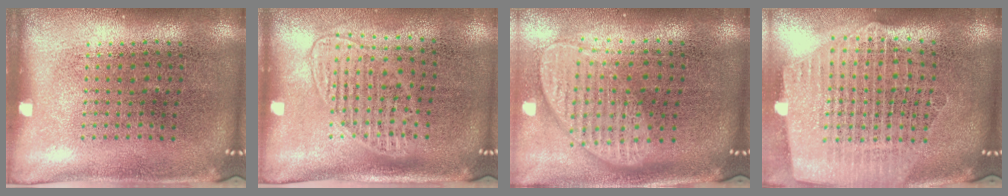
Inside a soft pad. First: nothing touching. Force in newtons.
{"total": 1.4, "press": 1.2, "slide": 0.7}
{"total": 2.0, "press": 1.5, "slide": 1.3}
{"total": 2.6, "press": 2.2, "slide": 1.3}